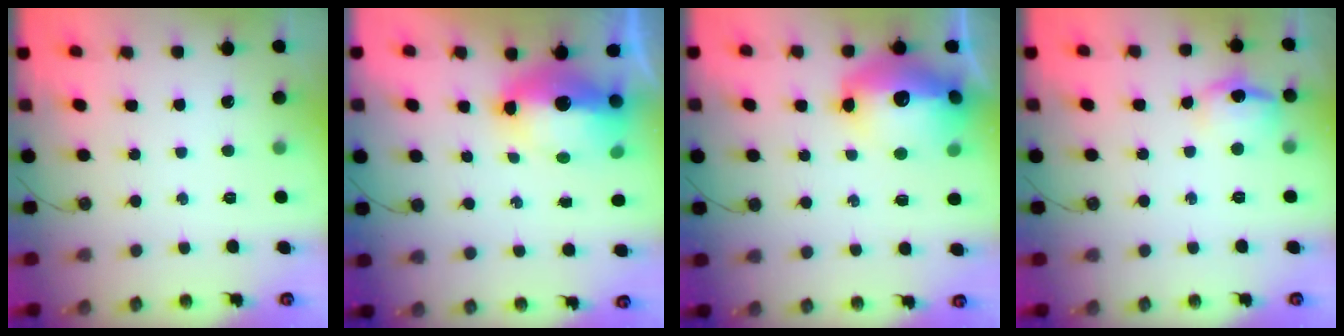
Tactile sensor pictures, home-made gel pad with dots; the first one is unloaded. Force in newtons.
{"total": 14.9, "press": 14.8, "slide": 1.8}
{"total": 20.6, "press": 20.5, "slide": 1.8}
{"total": 12.1, "press": 12.1, "slide": 0.9}